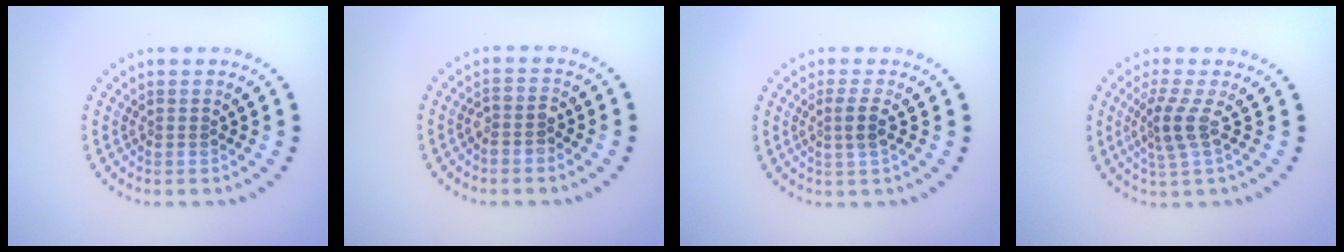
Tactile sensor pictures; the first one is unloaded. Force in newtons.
{"total": 1.7, "press": 1.5, "slide": 0.9}
{"total": 1.8, "press": 1.4, "slide": 1.1}
{"total": 2.5, "press": 1.8, "slide": 1.7}